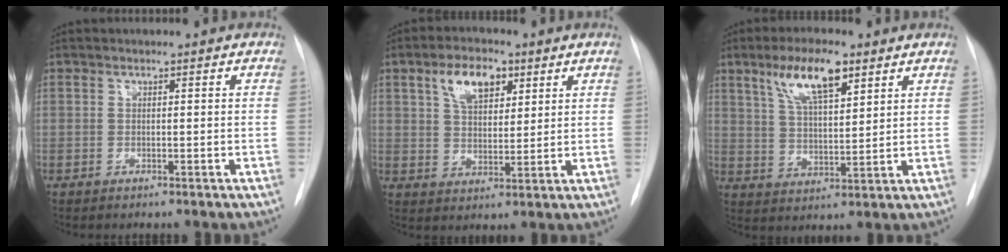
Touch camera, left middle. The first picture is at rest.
{"total": 7.4, "force": [3.7, 3.8, 5.1], "torque": [-0.095, 0.013, 0.069]}
{"total": 9.6, "force": [5.6, 2.4, 7.4], "torque": [-0.143, 0.008, 0.105]}